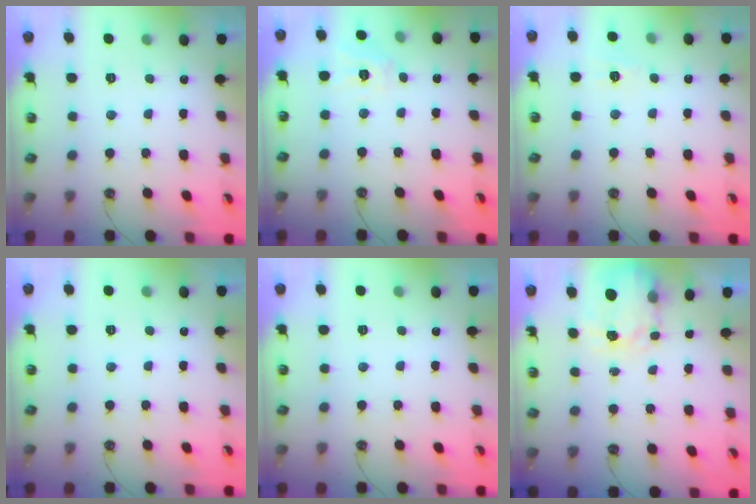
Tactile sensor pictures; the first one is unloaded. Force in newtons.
{"total": 6.3, "press": 6.3, "slide": 0.5}
{"total": 6.5, "press": 6.4, "slide": 0.7}
{"total": 0.0}
{"total": 0.0}
{"total": 3.6, "press": 3.5, "slide": 0.5}